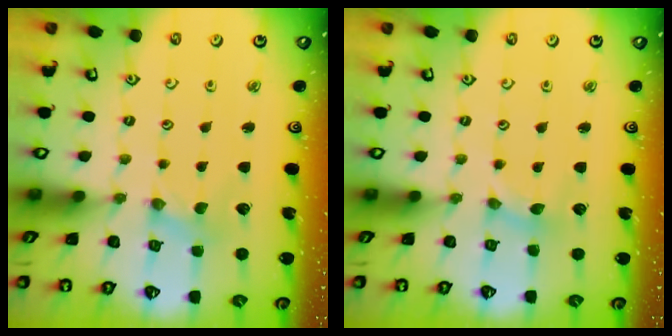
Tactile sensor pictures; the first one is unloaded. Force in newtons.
{"total": 1.9, "press": 1.9, "slide": 0.4}